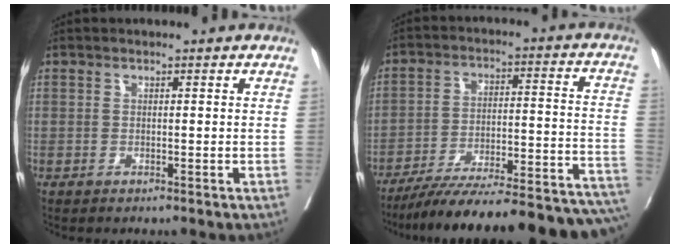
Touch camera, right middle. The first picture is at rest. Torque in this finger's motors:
{"motor_torque": [1.01, -1.12, 0.57, 0.14]}